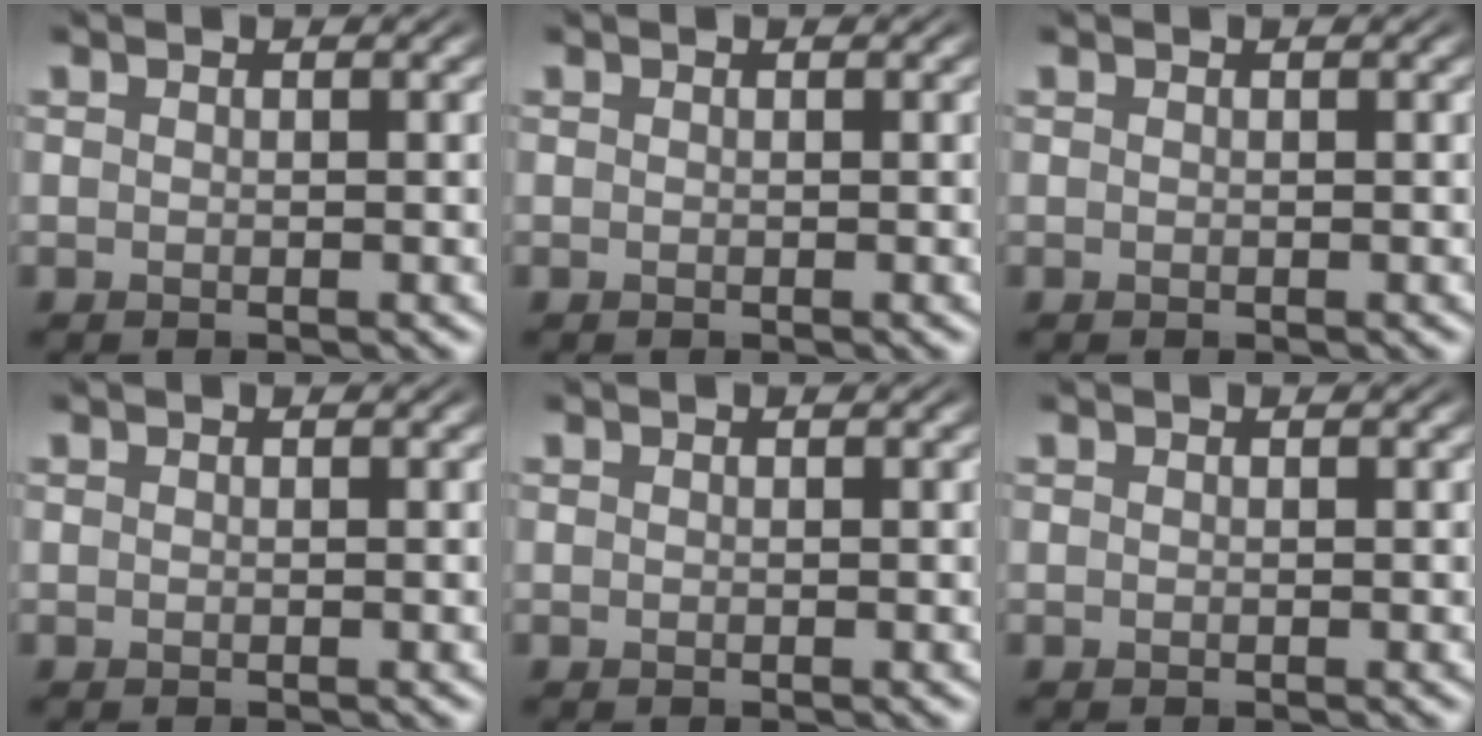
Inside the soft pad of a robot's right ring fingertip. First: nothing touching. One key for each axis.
{"total": 0.0}
{"total": 0.0}
{"total": 0.0}
{"total": 0.0}
{"total": 0.0}